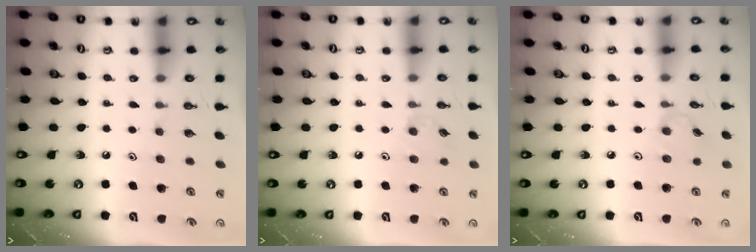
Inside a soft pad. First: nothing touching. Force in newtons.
{"total": 5.0, "press": 4.9, "slide": 0.9}
{"total": 2.3, "press": 2.3, "slide": 0.3}